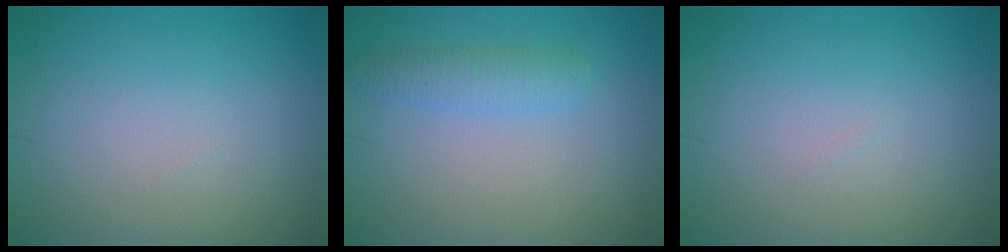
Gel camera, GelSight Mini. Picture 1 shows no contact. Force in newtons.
{"total": 2.2, "press": 2.2, "slide": 0.1}
{"total": 0.0}